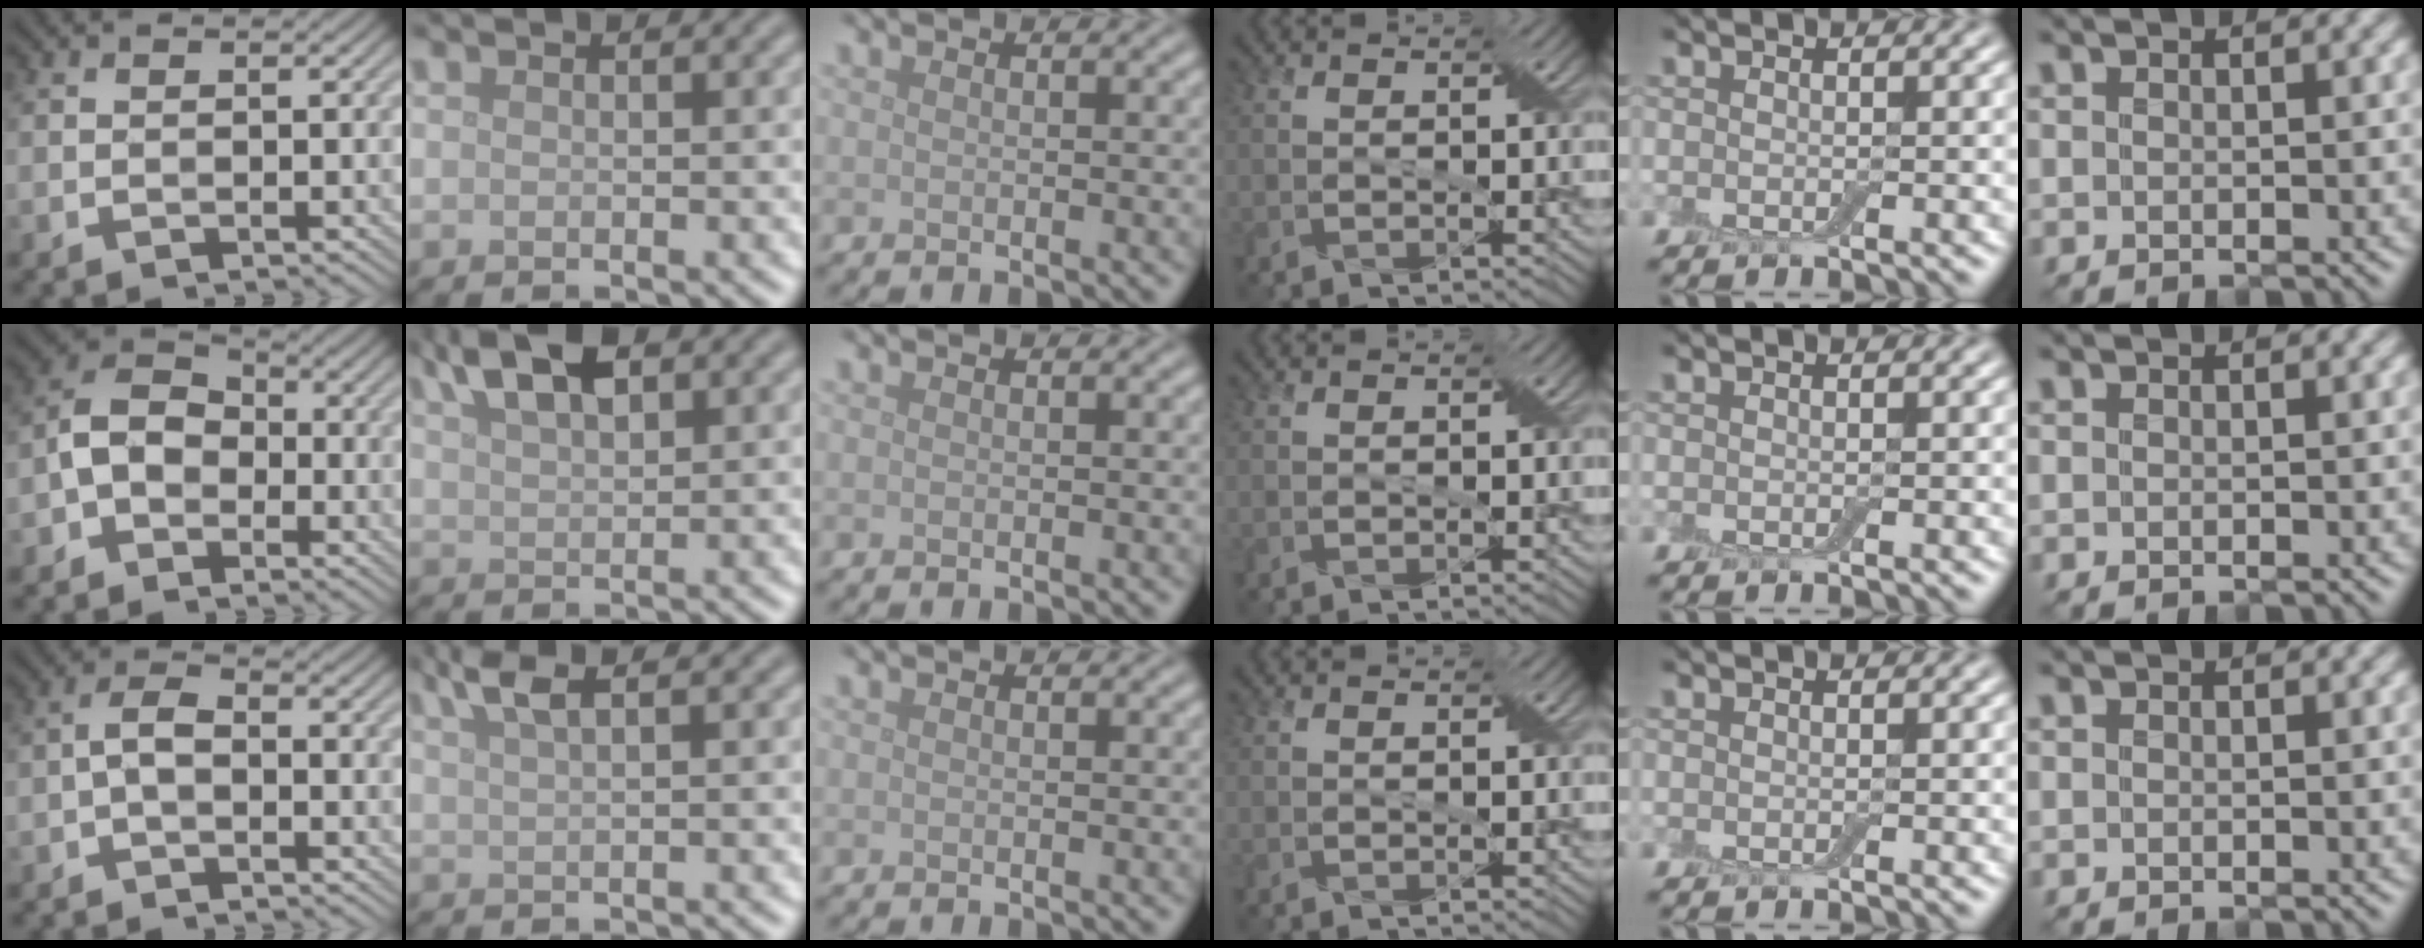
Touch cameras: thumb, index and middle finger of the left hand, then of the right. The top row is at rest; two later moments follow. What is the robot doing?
{"motion": "shake", "object": "box of matches"}